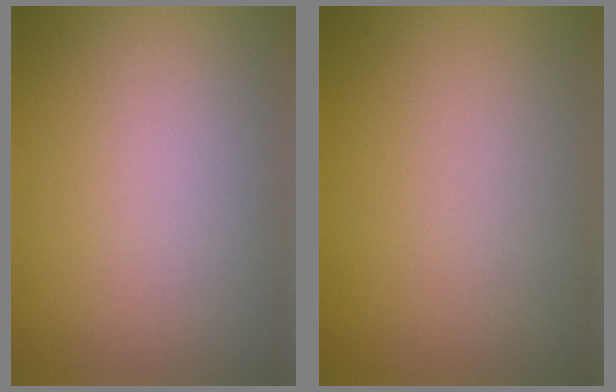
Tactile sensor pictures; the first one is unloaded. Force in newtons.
{"total": 0.0}